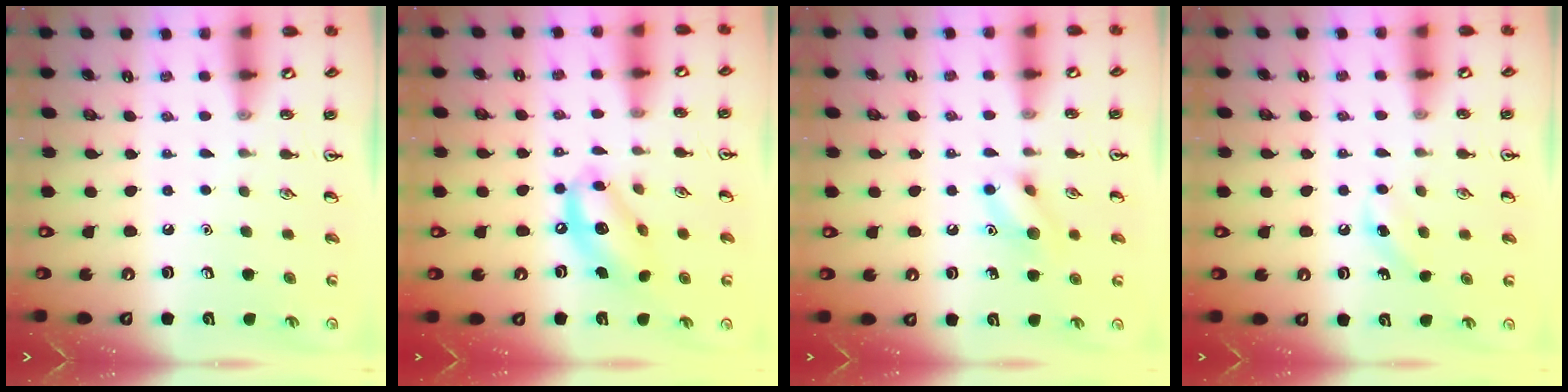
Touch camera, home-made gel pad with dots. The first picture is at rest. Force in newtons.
{"total": 13.1, "press": 12.7, "slide": 3.3}
{"total": 8.9, "press": 8.9, "slide": 0.6}
{"total": 5.7, "press": 5.4, "slide": 1.9}